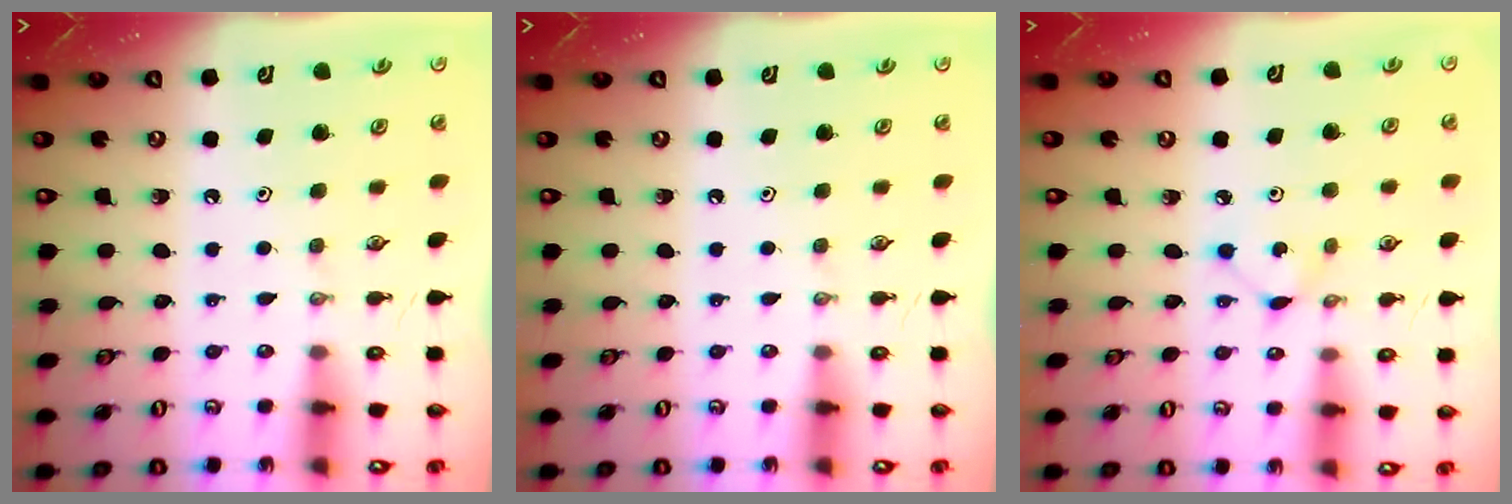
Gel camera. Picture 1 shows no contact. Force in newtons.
{"total": 0.0}
{"total": 2.9, "press": 2.9, "slide": 0.4}